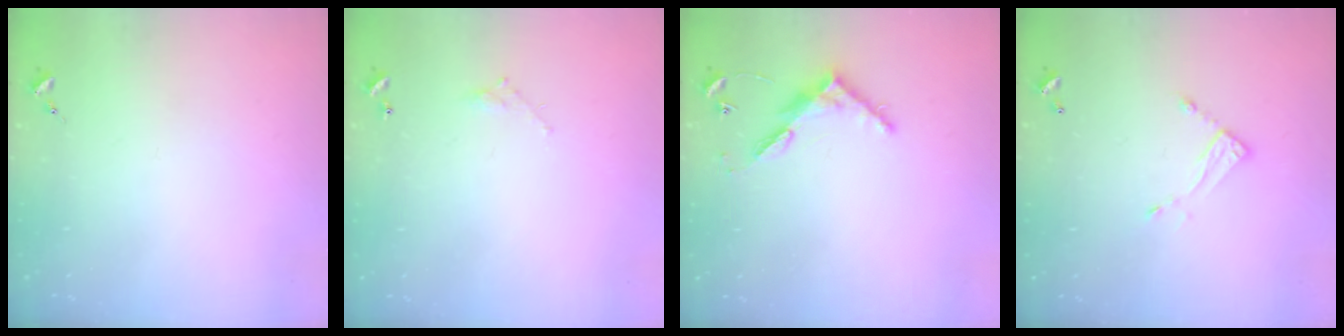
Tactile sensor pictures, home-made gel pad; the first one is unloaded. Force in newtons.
{"total": 3.5, "press": 3.5, "slide": 0.2}
{"total": 6.8, "press": 6.8, "slide": 0.5}
{"total": 7.2, "press": 7.2, "slide": 0.3}